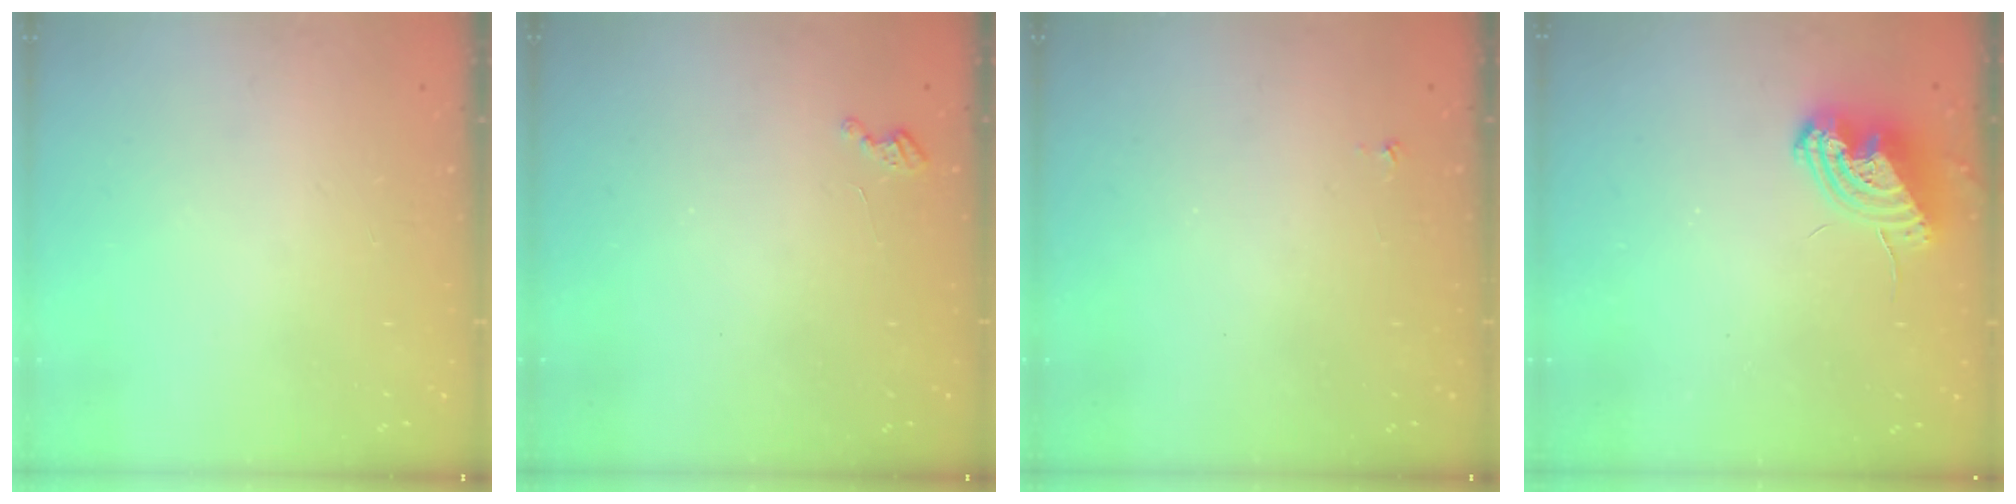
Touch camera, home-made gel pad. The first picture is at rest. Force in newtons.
{"total": 2.7, "press": 2.7, "slide": 0.4}
{"total": 2.9, "press": 2.9, "slide": 0.4}
{"total": 8.5, "press": 8.4, "slide": 0.8}